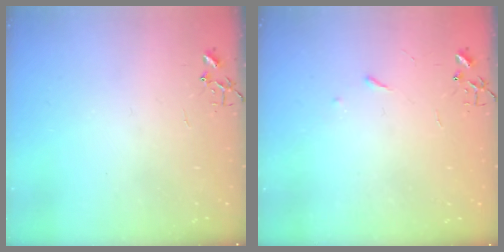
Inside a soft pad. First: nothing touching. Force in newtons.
{"total": 2.9, "press": 2.8, "slide": 0.5}